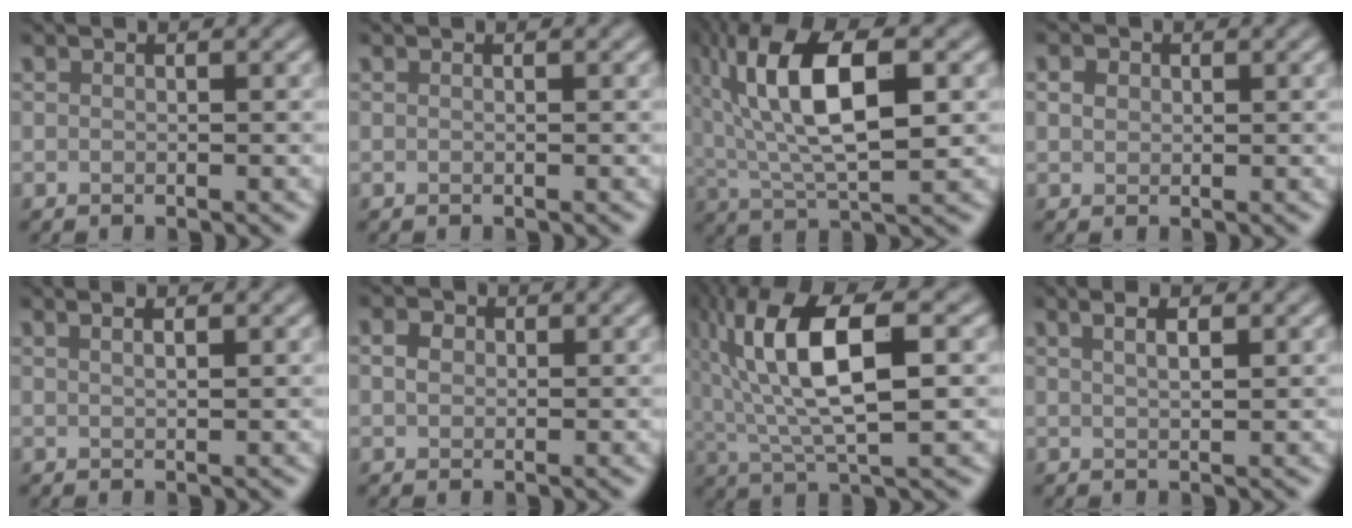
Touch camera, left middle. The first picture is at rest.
{"total": 0.0}
{"total": 11.0, "force": [2.8, 4.0, 9.9], "torque": [-0.179, 0.013, 0.046]}
{"total": 1.6, "force": [0.6, 1.3, 0.7], "torque": [-0.014, 0.007, 0.003]}
{"total": 1.7, "force": [1.0, 0.6, 1.2], "torque": [-0.005, -0.002, 0.005]}
{"total": 1.6, "force": [0.3, 1.3, 0.8], "torque": [-0.016, 0.006, -0.001]}
{"total": 10.9, "force": [2.2, 3.5, 10.1], "torque": [-0.185, 0.017, 0.038]}
{"total": 2.1, "force": [1.1, 0.6, 1.7], "torque": [-0.013, 0.002, 0.013]}